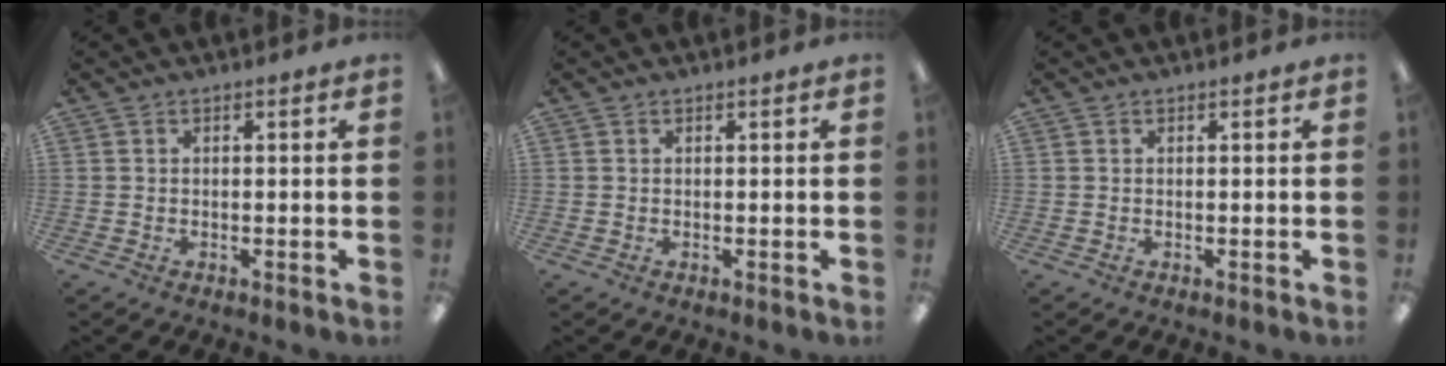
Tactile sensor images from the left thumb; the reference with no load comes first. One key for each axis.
{"total": 0.0}
{"total": 0.0}